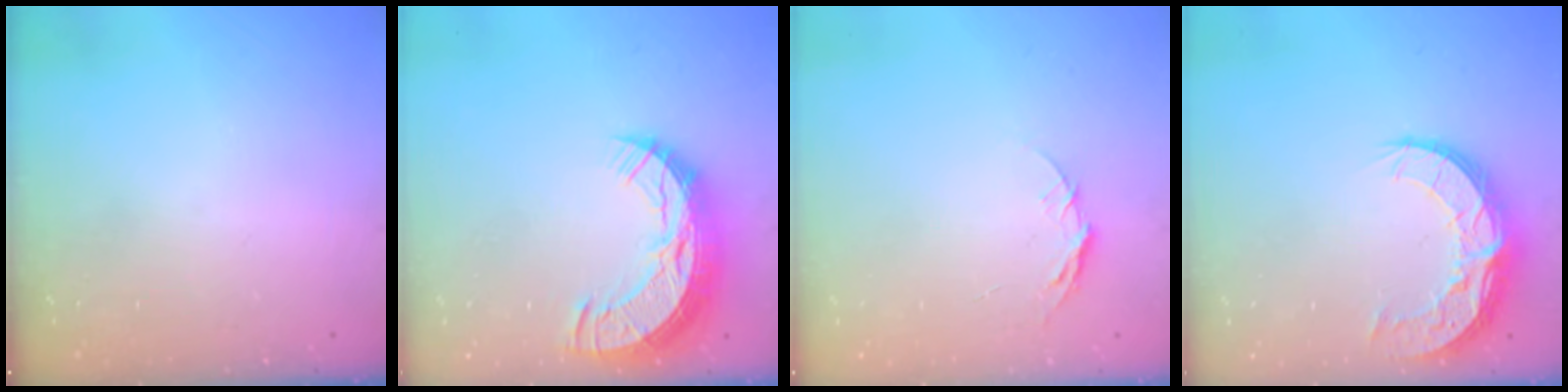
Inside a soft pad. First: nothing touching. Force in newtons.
{"total": 13.5, "press": 13.4, "slide": 1.2}
{"total": 6.5, "press": 6.5, "slide": 0.6}
{"total": 12.0, "press": 11.9, "slide": 0.8}